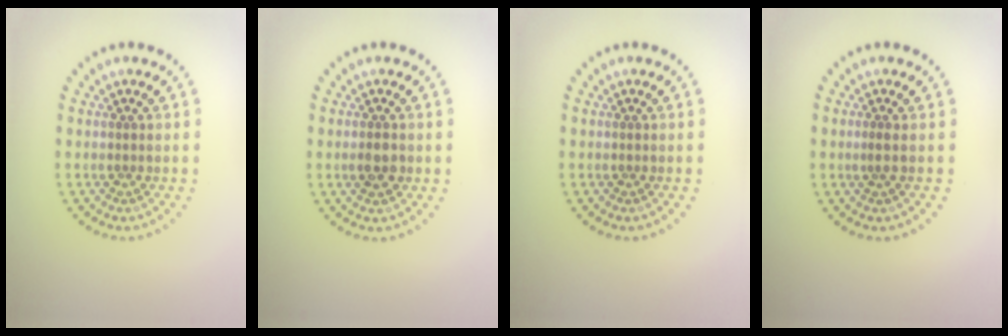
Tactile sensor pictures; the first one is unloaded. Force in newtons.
{"total": 1.7, "press": 1.7, "slide": 0.2}
{"total": 0.0}
{"total": 0.6, "press": 0.4, "slide": 0.4}